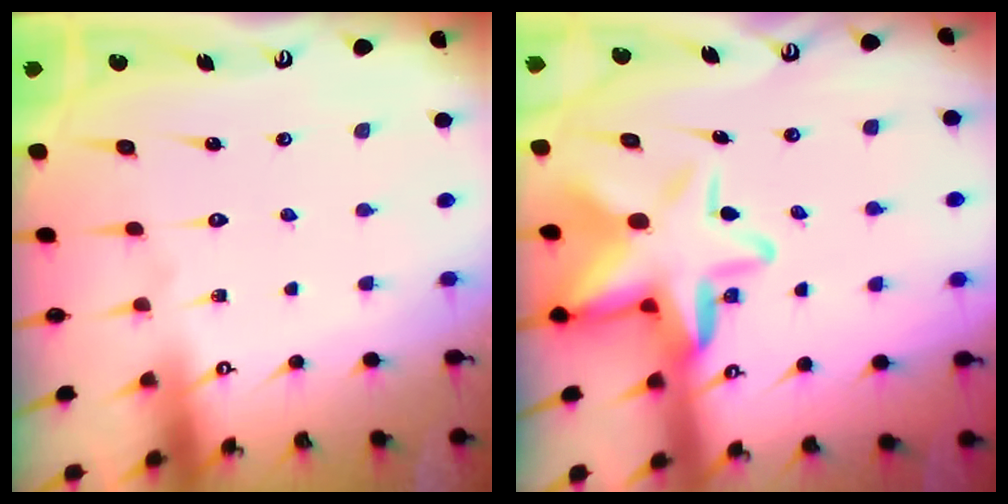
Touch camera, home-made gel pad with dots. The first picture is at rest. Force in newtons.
{"total": 12.4, "press": 12.2, "slide": 2.5}